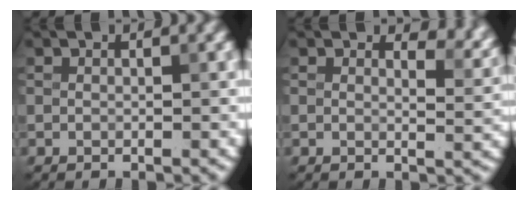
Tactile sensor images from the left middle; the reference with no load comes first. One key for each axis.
{"total": 3.3, "fx": 2.3, "fy": 1.4, "fz": 1.8, "tx": -0.028, "ty": -0.004, "tz": 0.025}